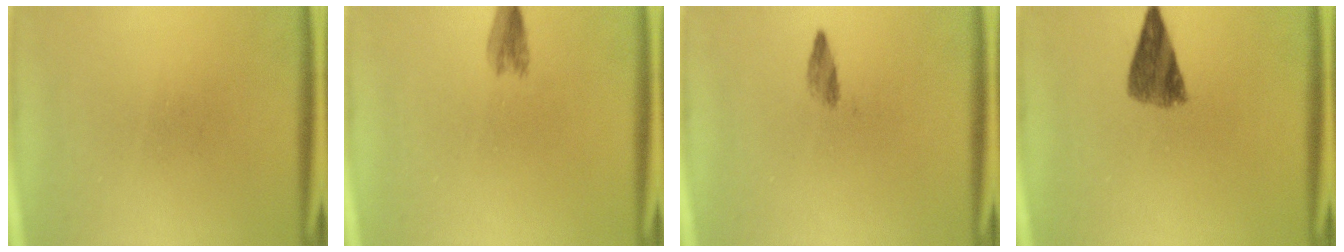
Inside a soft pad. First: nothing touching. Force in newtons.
{"total": 2.3}
{"total": 1.4}
{"total": 5.9}